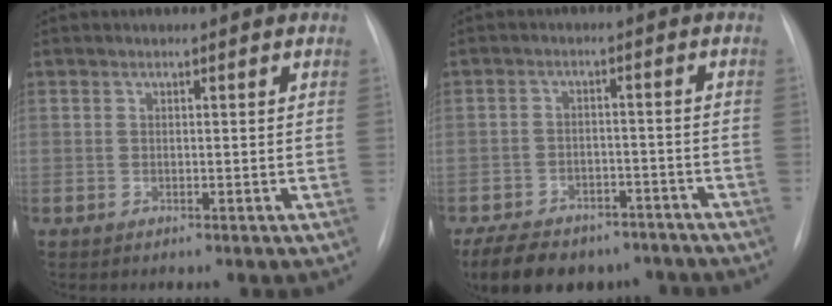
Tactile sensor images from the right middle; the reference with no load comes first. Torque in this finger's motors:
{"motor_torque": [0.36, -0.41, 0.14, 0.04]}